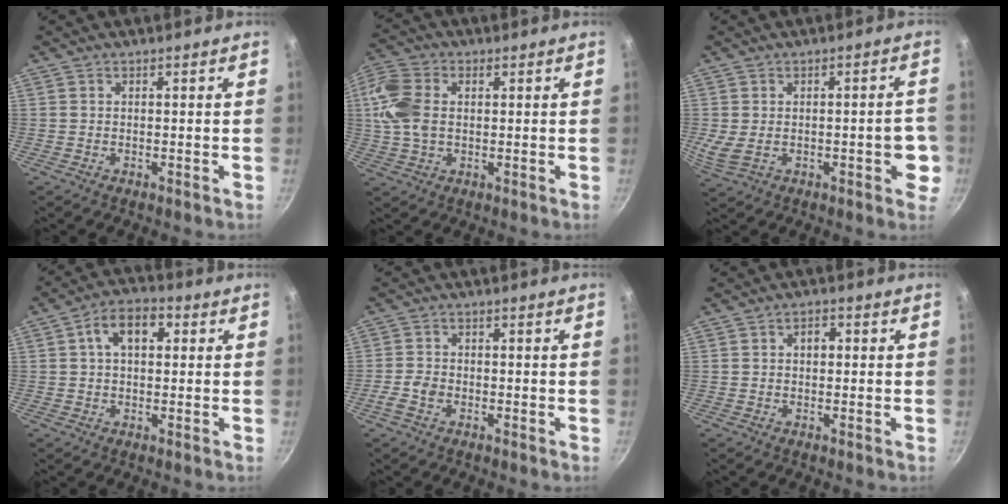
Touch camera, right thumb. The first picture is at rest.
{"total": 12.8, "force": [1.7, 8.9, 9.1], "torque": [-0.199, 0.017, 0.023]}
{"total": 9.4, "force": [-1.2, 4.2, 8.4], "torque": [-0.114, -0.001, -0.013]}
{"total": 8.3, "force": [2.0, 5.2, 6.2], "torque": [-0.079, 0.019, 0.022]}
{"total": 3.3, "force": [-1.4, 2.2, 2.0], "torque": [-0.041, 0.016, -0.032]}
{"total": 2.7, "force": [0.4, 1.9, 1.9], "torque": [-0.021, 0.009, 0.004]}